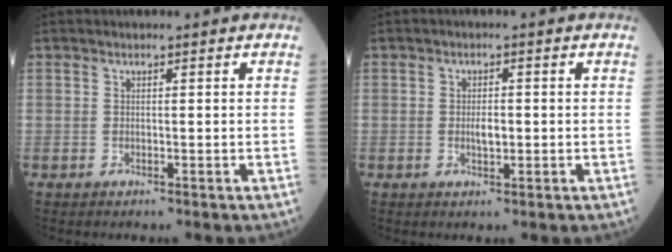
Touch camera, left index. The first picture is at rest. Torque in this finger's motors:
{"motor_torque": [0.27, 0.00, 0.07, 0.03]}